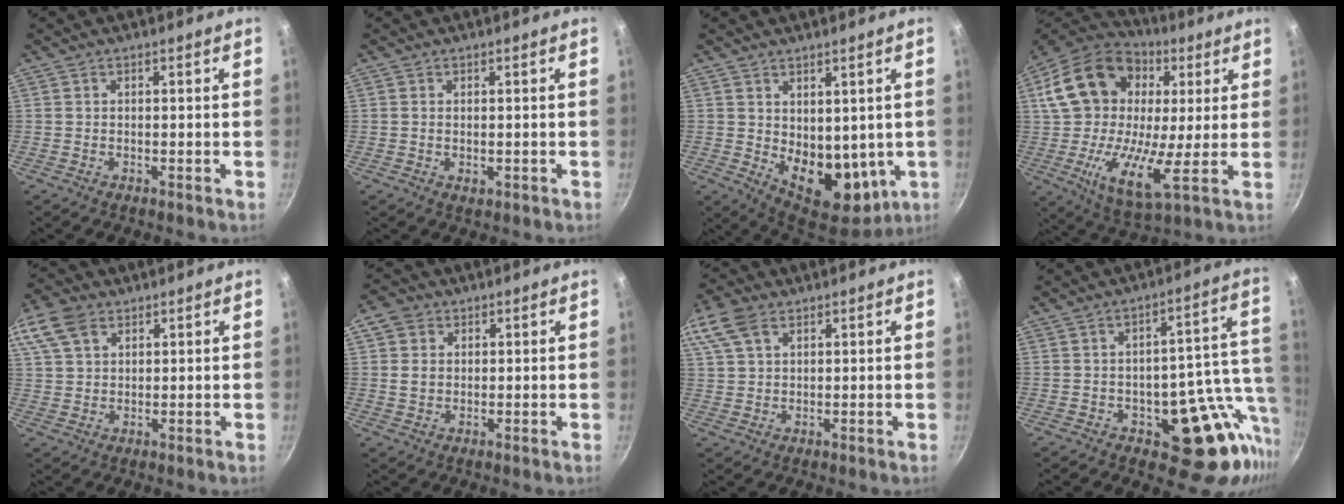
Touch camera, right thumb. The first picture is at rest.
{"total": 1.5, "force": [-0.2, 0.9, 1.2], "torque": [-0.019, -0.003, -0.002]}
{"total": 12.9, "force": [0.6, 8.5, 9.7], "torque": [-0.112, -0.038, 0.034]}
{"total": 25.5, "force": [5.6, 15.8, 19.2], "torque": [-0.328, -0.004, 0.073]}
{"total": 12.4, "force": [6.3, 8.3, 6.7], "torque": [-0.150, 0.021, 0.123]}
{"total": 5.1, "force": [1.4, 4.2, 2.4], "torque": [-0.021, -0.002, 0.019]}
{"total": 11.0, "force": [5.7, 6.9, 6.4], "torque": [-0.145, 0.024, 0.112]}
{"total": 16.7, "force": [-4.0, 9.7, 13.0], "torque": [-0.095, 0.029, -0.044]}